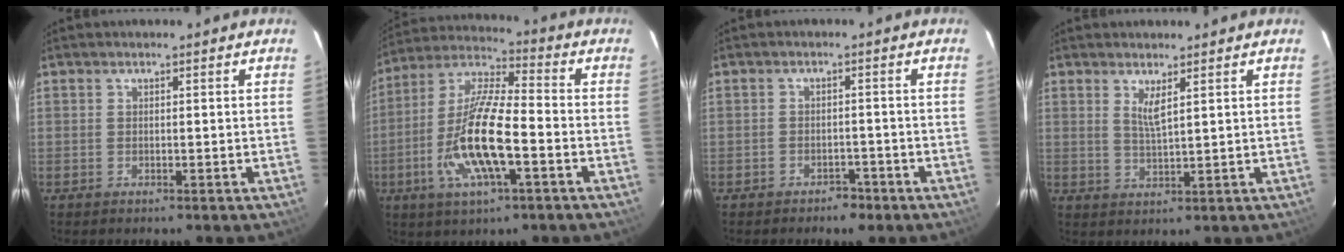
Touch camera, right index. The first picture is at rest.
{"total": 15.5, "force": [-4.9, 3.8, 14.2], "torque": [-0.293, -0.010, -0.099]}
{"total": 3.3, "force": [-2.6, 1.9, 0.8], "torque": [-0.021, 0.010, -0.029]}
{"total": 3.0, "force": [1.6, 0.3, 2.6], "torque": [-0.049, -0.008, 0.029]}